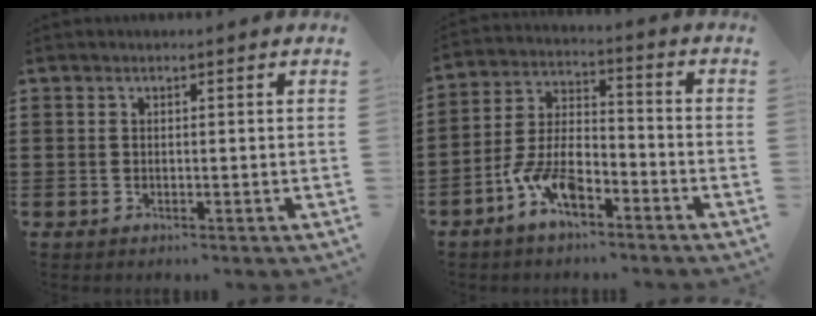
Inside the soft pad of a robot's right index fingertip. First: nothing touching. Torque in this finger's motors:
{"motor_torque": [2.14, 0.00, 0.99, 0.21]}